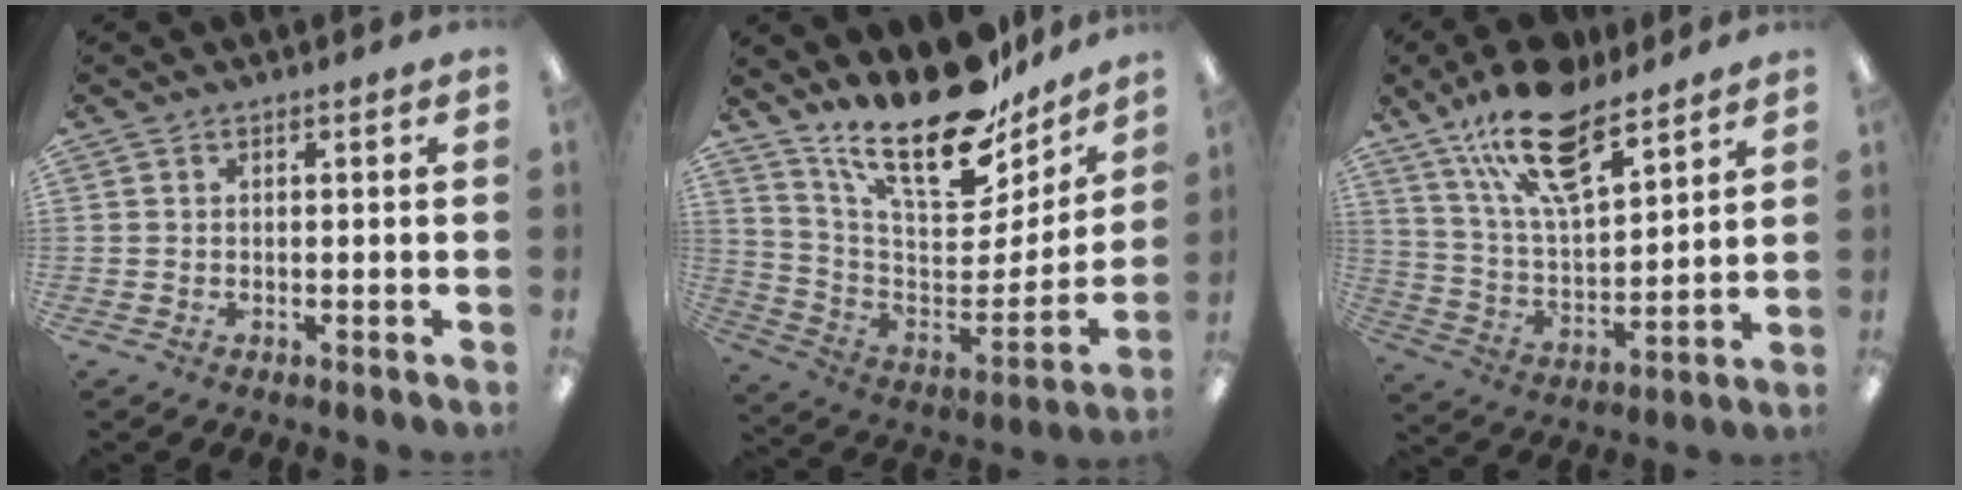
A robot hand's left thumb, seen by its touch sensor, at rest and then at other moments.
{"total": 23.1, "force": [18.2, 7.9, 11.7], "torque": [-0.175, -0.135, 0.308]}
{"total": 19.5, "force": [13.6, 7.8, 11.6], "torque": [-0.206, -0.063, 0.236]}